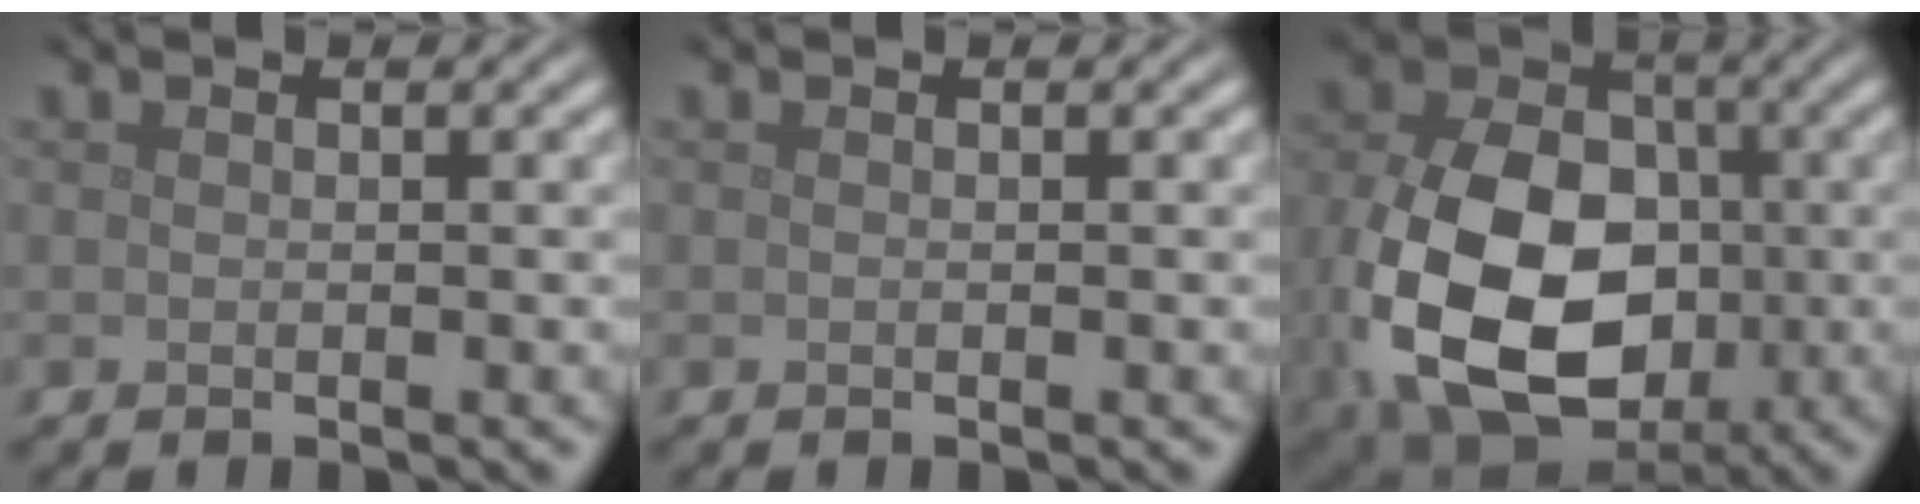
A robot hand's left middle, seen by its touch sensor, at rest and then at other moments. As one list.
[{"total": 0.0}, {"total": 14.7, "force": [-2.5, 10.5, 10.1], "torque": [-0.220, -0.045, -0.038]}]